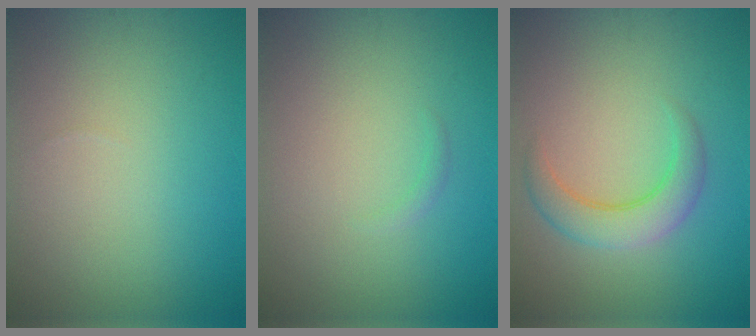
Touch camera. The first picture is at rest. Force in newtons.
{"total": 0.5, "press": 0.5, "slide": 0.1}
{"total": 3.6, "press": 3.6, "slide": 0.2}